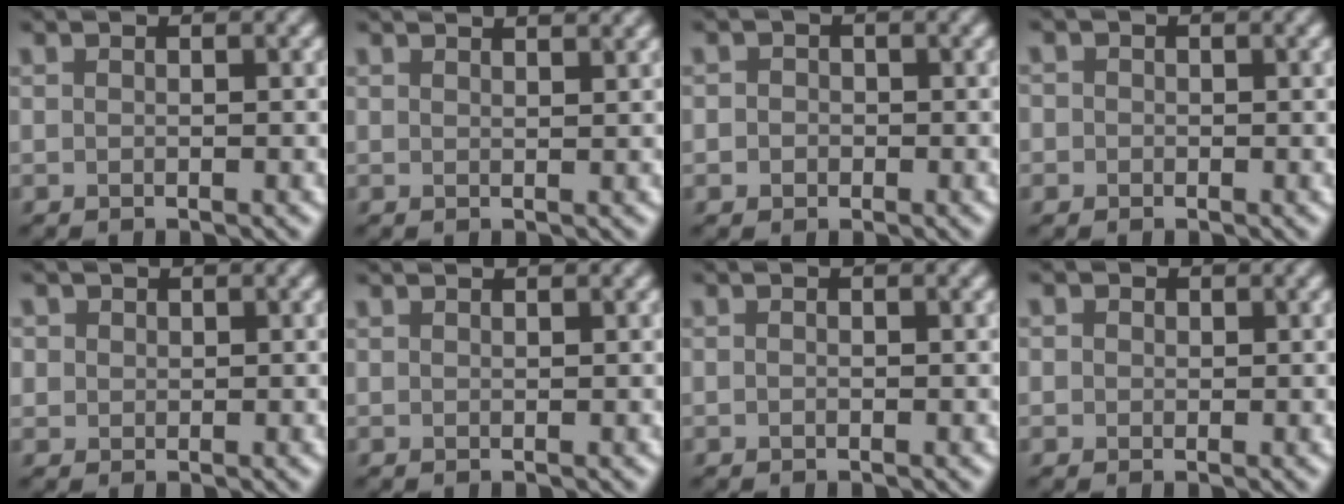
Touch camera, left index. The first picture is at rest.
{"total": 2.9, "force": [2.4, 0.9, 1.3], "torque": [0.005, 0.012, 0.008]}
{"total": 1.9, "force": [0.2, 1.8, 0.7], "torque": [0.010, 0.007, -0.016]}
{"total": 1.8, "force": [0.4, 1.7, 0.5], "torque": [0.005, 0.009, -0.011]}
{"total": 1.9, "force": [0.9, 1.6, 0.6], "torque": [-0.014, 0.007, 0.015]}
{"total": 0.7, "force": [0.6, 0.1, 0.3], "torque": [-0.001, 0.000, 0.008]}
{"total": 0.7, "force": [0.1, 0.3, 0.6], "torque": [-0.013, -0.003, -0.002]}
{"total": 1.8, "force": [0.8, 1.5, 0.6], "torque": [-0.008, 0.009, -0.001]}